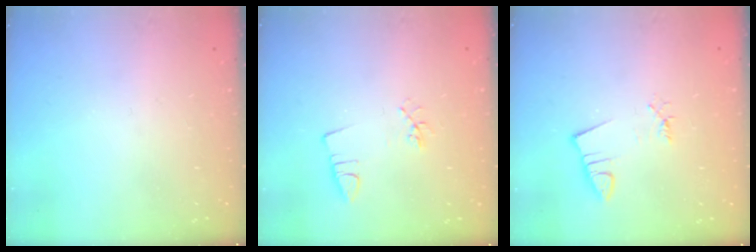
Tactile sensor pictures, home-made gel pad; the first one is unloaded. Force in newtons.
{"total": 2.6, "press": 2.3, "slide": 1.3}
{"total": 1.1, "press": 1.1, "slide": 0.1}